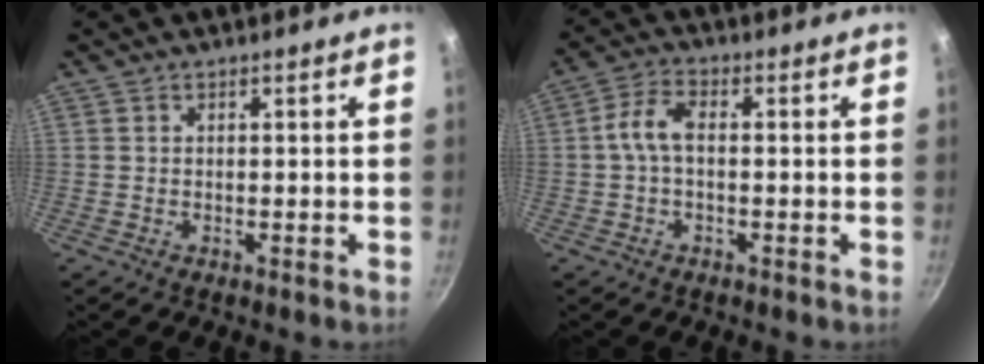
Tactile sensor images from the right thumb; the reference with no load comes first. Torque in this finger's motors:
{"motor_torque": [0.26, 0.24, 0.63, 0.68, 0.17]}